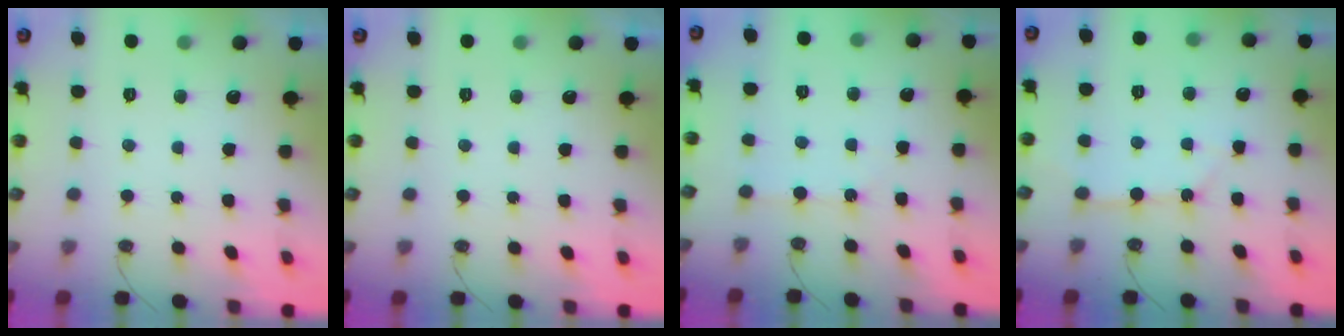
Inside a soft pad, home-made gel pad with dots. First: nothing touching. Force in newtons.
{"total": 0.0}
{"total": 1.4, "press": 1.3, "slide": 0.3}
{"total": 3.6, "press": 3.6, "slide": 0.4}